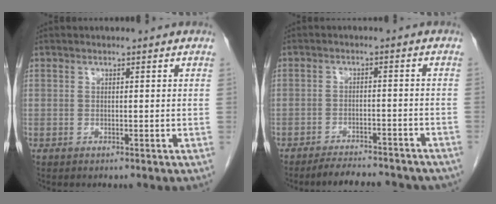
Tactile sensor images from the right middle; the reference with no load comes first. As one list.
[{"total": 11.3, "force": [-10.2, 2.6, 3.9], "torque": [-0.049, 0.004, -0.127]}]